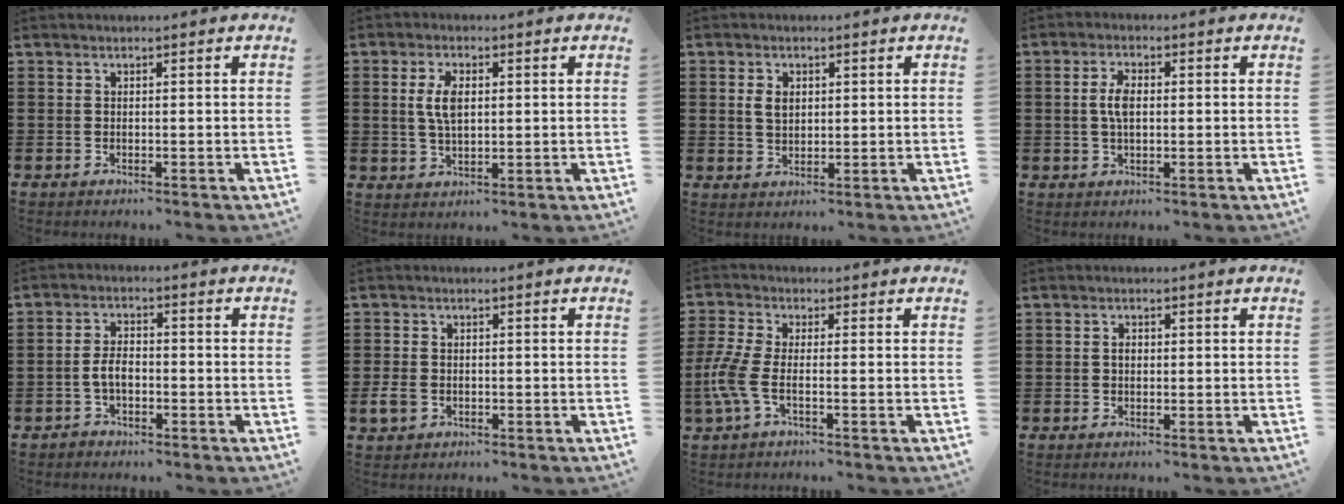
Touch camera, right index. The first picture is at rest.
{"total": 5.3, "force": [0.9, 2.5, 4.6], "torque": [-0.102, 0.008, 0.011]}
{"total": 2.7, "force": [0.6, 1.7, 2.0], "torque": [-0.044, 0.007, 0.009]}
{"total": 4.1, "force": [0.3, 1.9, 3.6], "torque": [-0.079, 0.005, 0.001]}
{"total": 3.8, "force": [-1.2, 2.2, 2.9], "torque": [-0.070, 0.001, -0.027]}
{"total": 2.7, "force": [-0.9, 2.2, 1.4], "torque": [-0.043, -0.004, -0.022]}
{"total": 5.8, "force": [-1.6, 2.2, 5.1], "torque": [-0.130, -0.012, -0.039]}
{"total": 1.2, "force": [-0.1, 0.8, 0.9], "torque": [-0.020, 0.004, -0.003]}